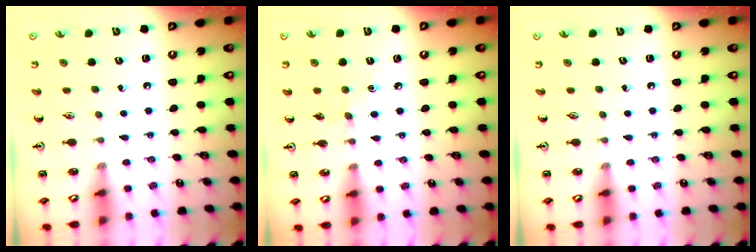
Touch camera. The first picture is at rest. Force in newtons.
{"total": 6.3, "press": 6.2, "slide": 0.9}
{"total": 0.0}